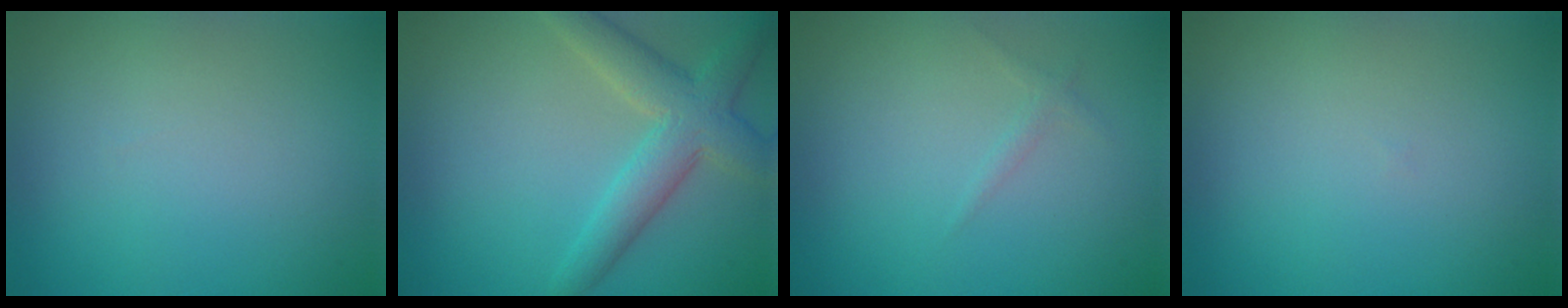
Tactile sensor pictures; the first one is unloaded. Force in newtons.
{"total": 5.0, "press": 5.0, "slide": 0.2}
{"total": 0.6, "press": 0.6, "slide": 0.1}
{"total": 0.0}